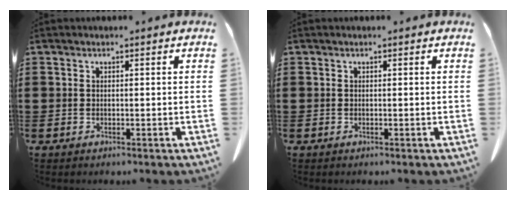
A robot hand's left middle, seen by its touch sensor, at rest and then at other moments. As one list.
[{"total": 0.0}]